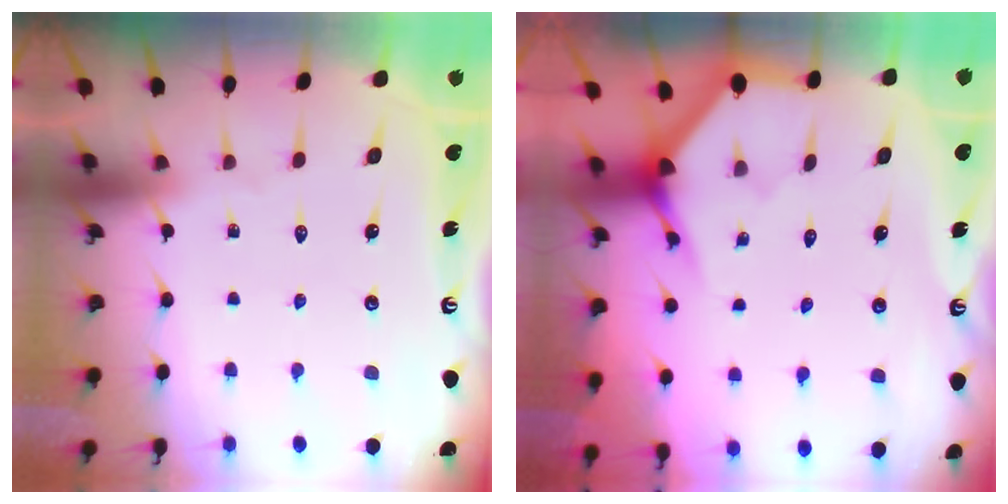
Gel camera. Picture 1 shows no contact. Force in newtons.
{"total": 3.5, "press": 3.4, "slide": 0.2}